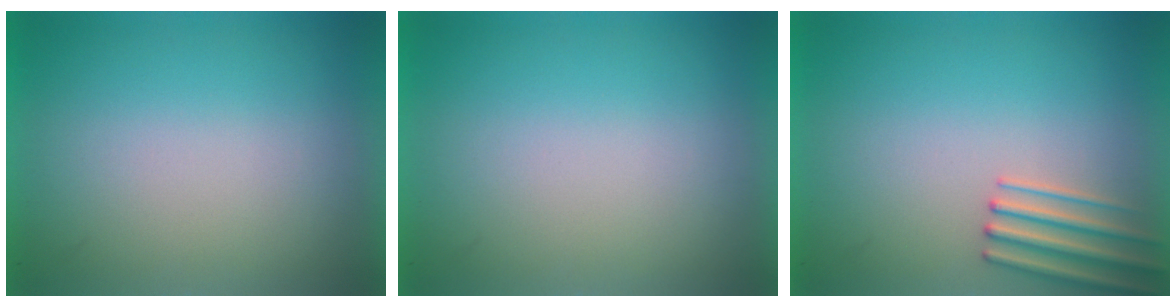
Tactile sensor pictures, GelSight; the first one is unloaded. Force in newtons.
{"total": 0.0}
{"total": 2.7}